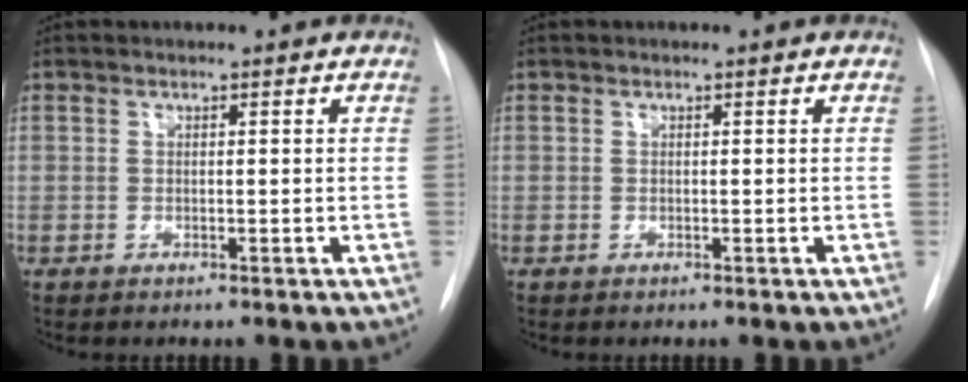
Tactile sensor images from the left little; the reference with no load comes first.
{"total": 0.0}